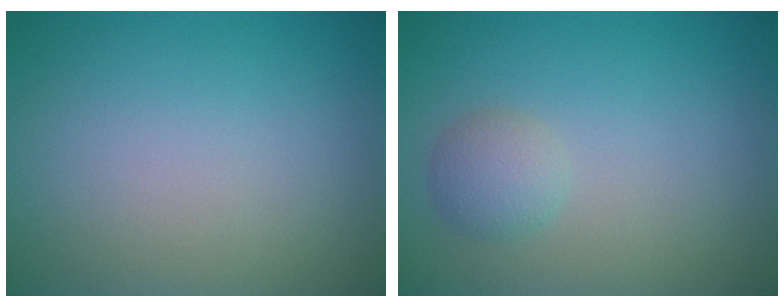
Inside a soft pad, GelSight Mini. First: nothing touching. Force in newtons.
{"total": 1.8, "press": 1.8, "slide": 0.0}